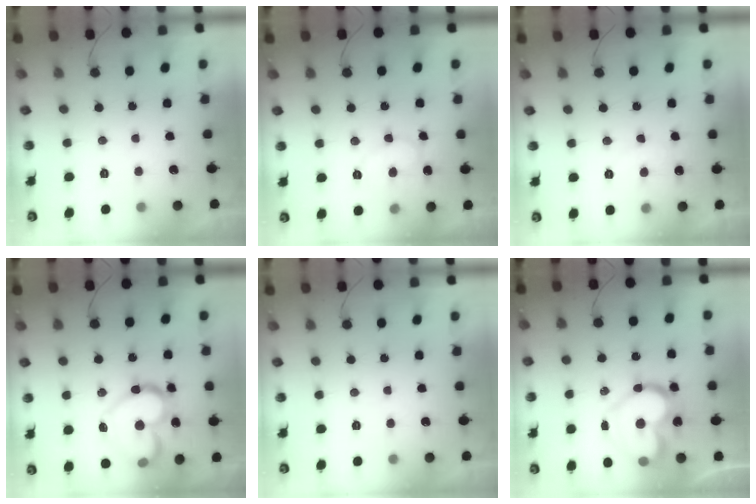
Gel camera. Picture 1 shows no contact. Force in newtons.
{"total": 8.8, "press": 8.7, "slide": 0.4}
{"total": 6.8, "press": 6.8, "slide": 0.5}
{"total": 18.6, "press": 18.5, "slide": 1.8}
{"total": 0.0}
{"total": 18.8, "press": 18.7, "slide": 1.9}